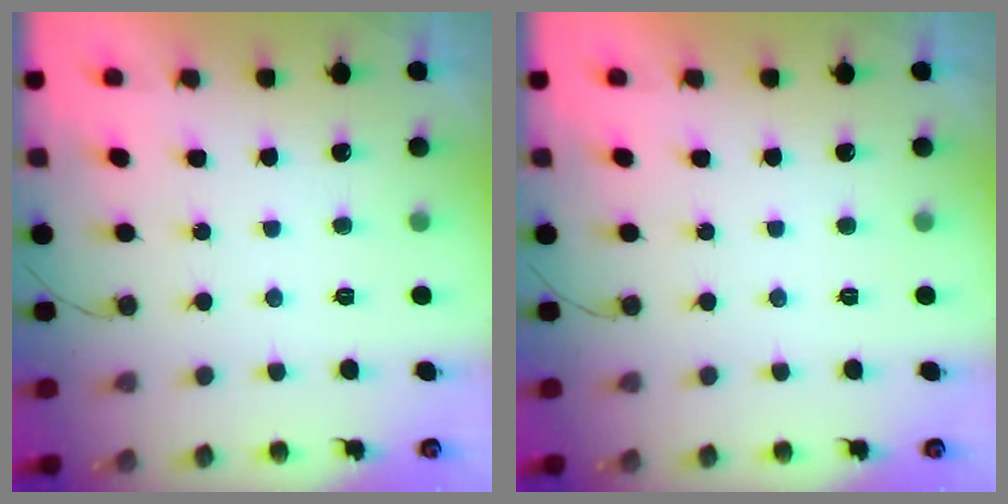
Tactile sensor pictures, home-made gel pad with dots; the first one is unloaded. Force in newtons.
{"total": 0.0}